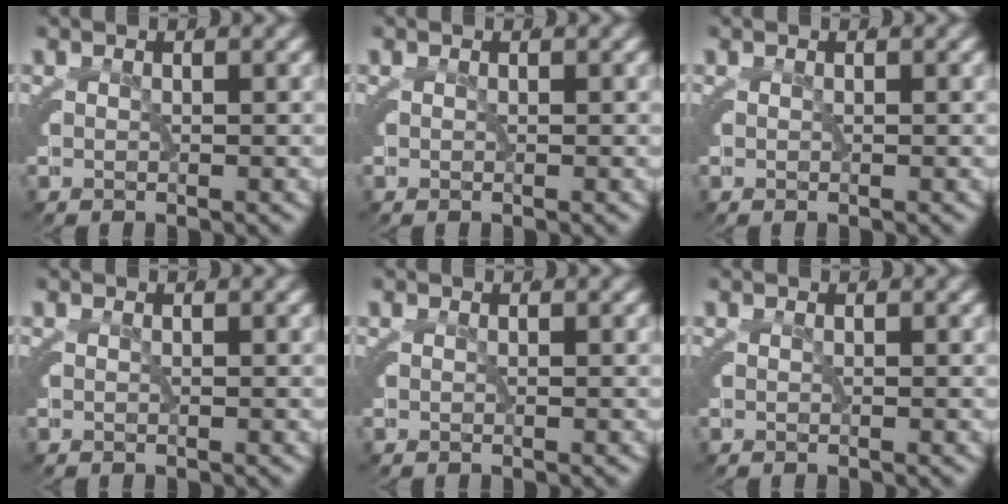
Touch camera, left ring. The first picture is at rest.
{"total": 0.0}
{"total": 0.0}
{"total": 0.0}
{"total": 0.0}
{"total": 0.0}